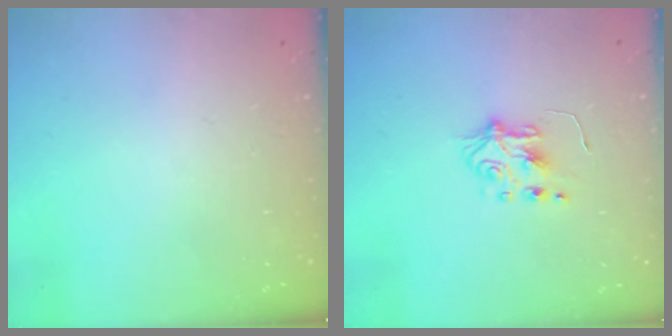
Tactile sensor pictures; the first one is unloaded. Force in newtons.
{"total": 5.8, "press": 5.8, "slide": 0.6}